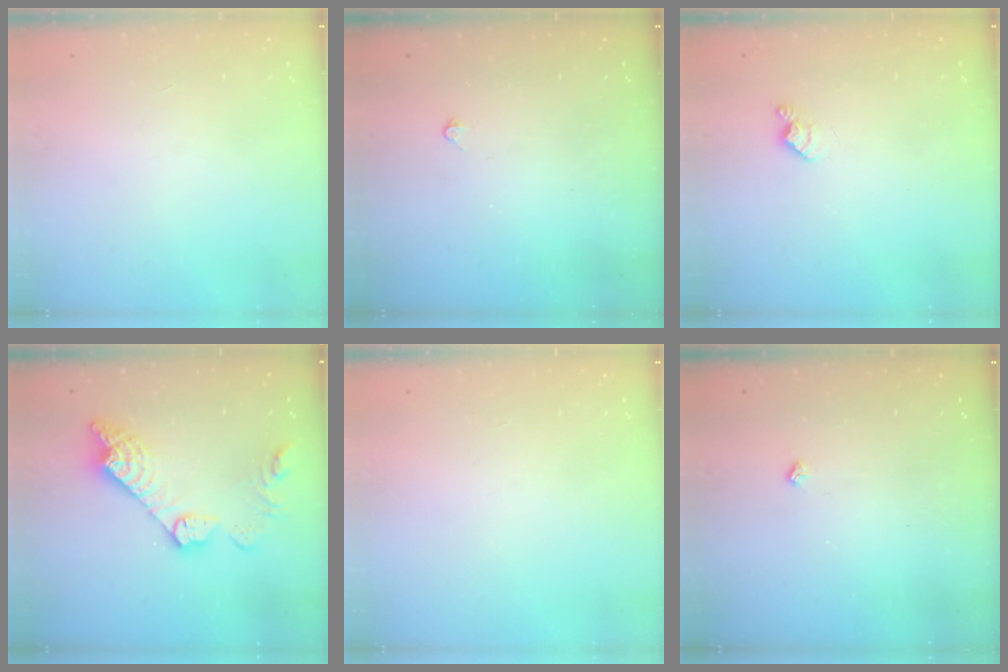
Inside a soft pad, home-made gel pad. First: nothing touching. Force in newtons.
{"total": 2.4, "press": 2.4, "slide": 0.5}
{"total": 4.6, "press": 4.6, "slide": 0.7}
{"total": 15.3, "press": 15.2, "slide": 1.1}
{"total": 0.0}
{"total": 2.5, "press": 2.4, "slide": 0.5}